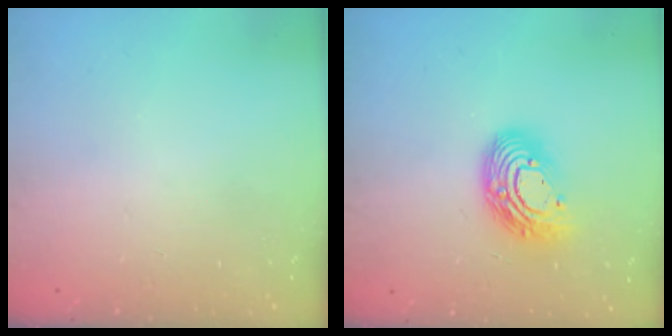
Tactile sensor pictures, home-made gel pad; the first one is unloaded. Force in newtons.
{"total": 13.4, "press": 13.4, "slide": 1.0}